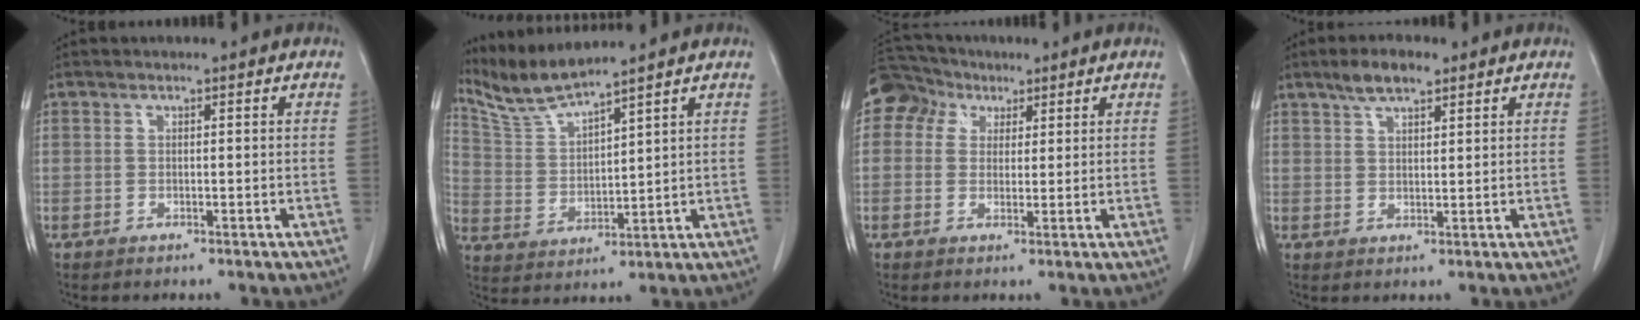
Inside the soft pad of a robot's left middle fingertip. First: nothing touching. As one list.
[{"total": 6.9, "force": [6.6, -1.3, 1.5], "torque": [-0.048, -0.005, 0.146]}, {"total": 6.5, "force": [3.3, 5.5, 1.3], "torque": [-0.028, 0.035, 0.062]}, {"total": 4.8, "force": [3.4, 1.5, 3.0], "torque": [-0.061, 0.009, 0.062]}]